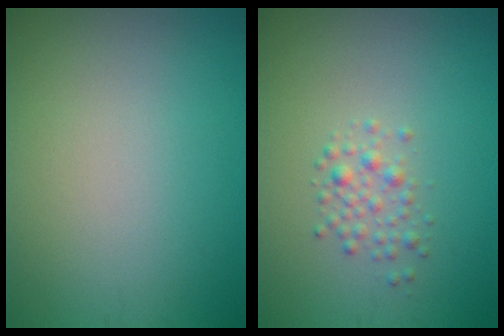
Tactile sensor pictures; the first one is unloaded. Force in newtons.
{"total": 1.6, "press": 1.6, "slide": 0.1}